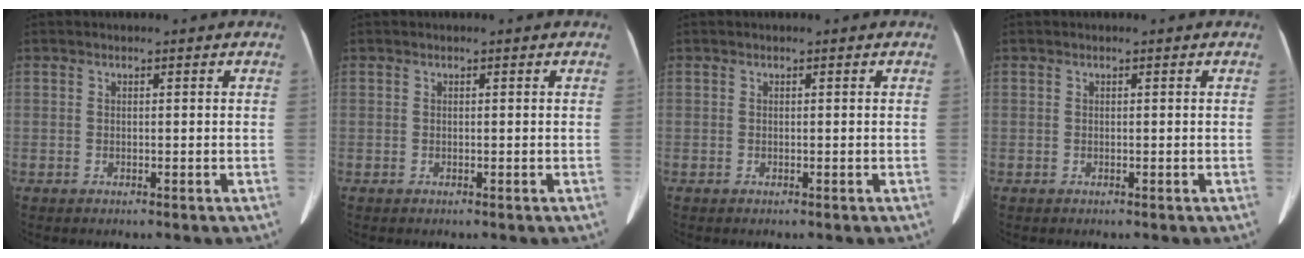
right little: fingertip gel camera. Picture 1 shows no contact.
{"total": 0.0}
{"total": 0.0}
{"total": 0.0}